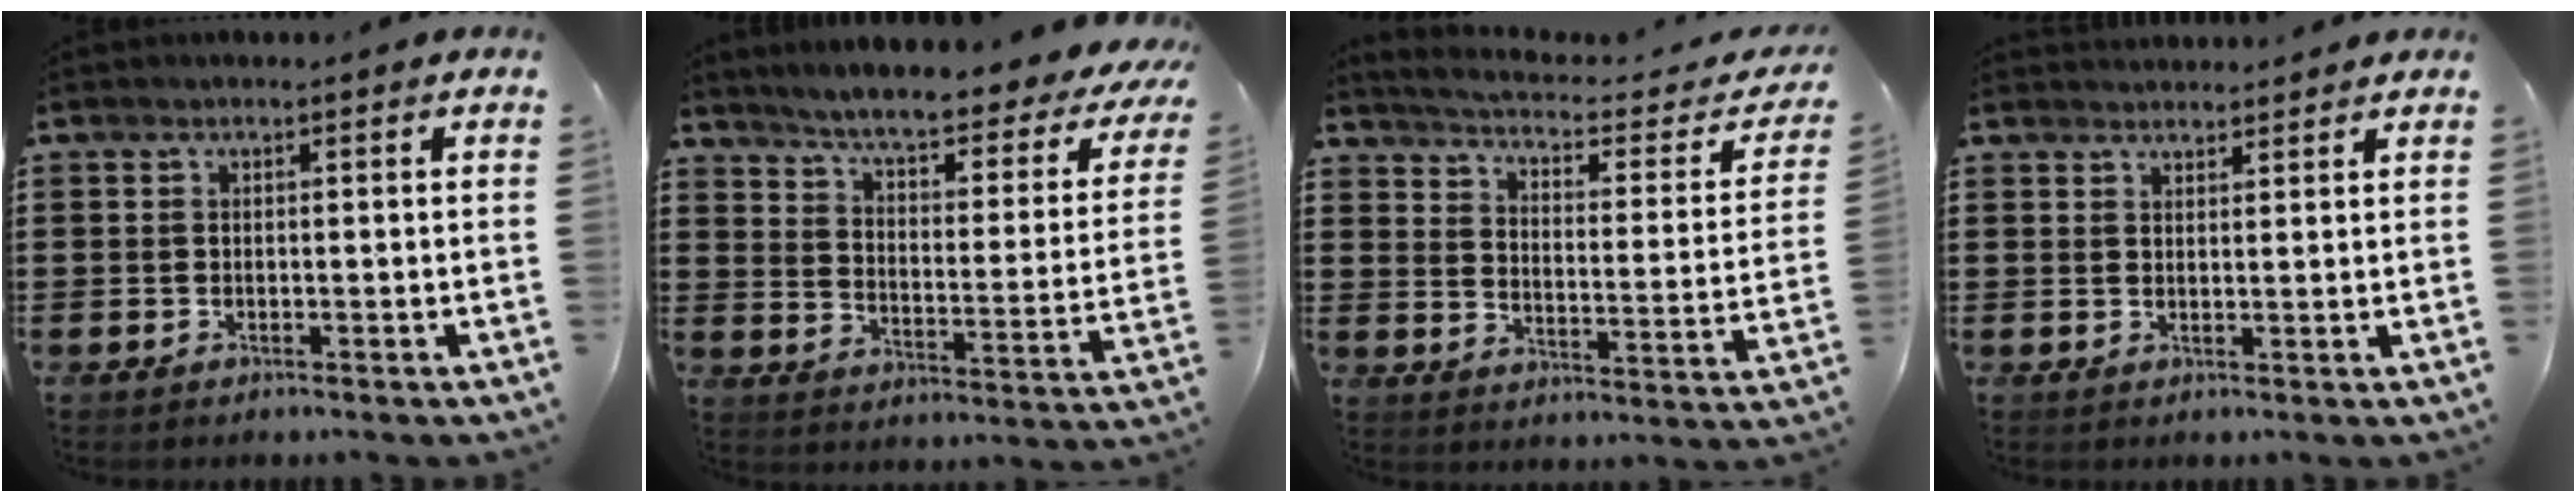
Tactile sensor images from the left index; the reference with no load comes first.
{"total": 5.6, "force": [4.5, 0.2, 3.3], "torque": [-0.082, -0.037, 0.068]}
{"total": 2.7, "force": [2.4, 0.1, 1.3], "torque": [-0.046, -0.027, 0.030]}
{"total": 2.1, "force": [2.1, 0.1, -0.2], "torque": [-0.001, -0.001, 0.041]}